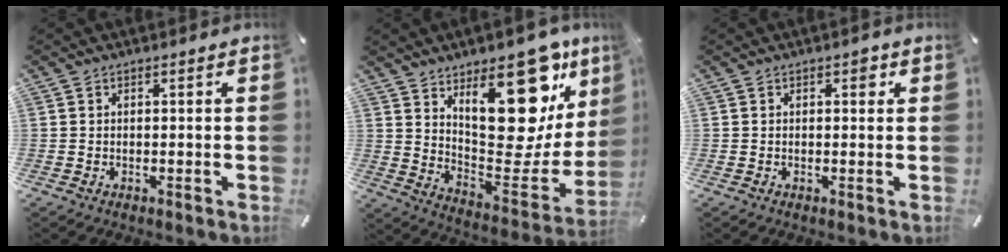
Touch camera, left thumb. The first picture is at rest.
{"total": 24.1, "force": [13.8, 11.7, 16.0], "torque": [-0.193, -0.109, 0.236]}
{"total": 1.8, "force": [0.6, 1.1, 1.3], "torque": [-0.004, -0.002, 0.002]}